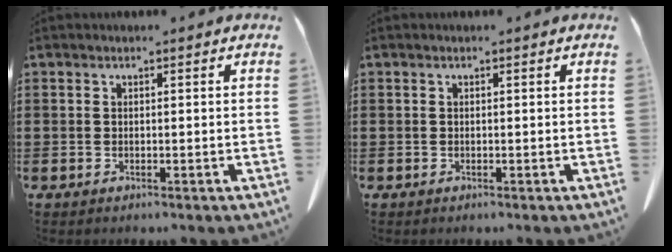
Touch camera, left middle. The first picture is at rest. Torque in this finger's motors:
{"motor_torque": [0.00, 0.00, 0.01, 0.00]}